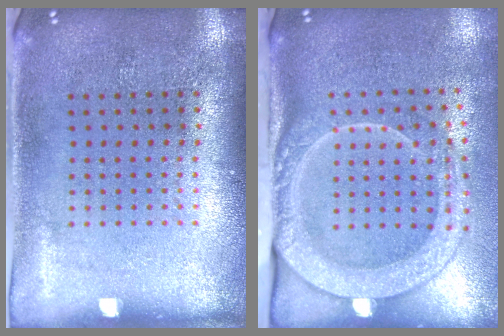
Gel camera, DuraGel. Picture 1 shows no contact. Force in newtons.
{"total": 2.5, "press": 2.0, "slide": 1.6}